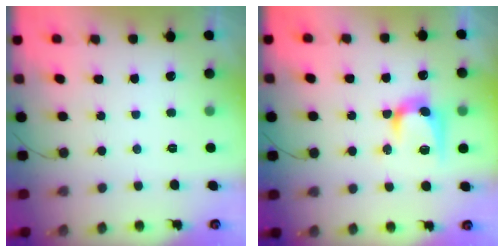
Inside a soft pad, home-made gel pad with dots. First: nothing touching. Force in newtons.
{"total": 12.5, "press": 12.5, "slide": 0.7}